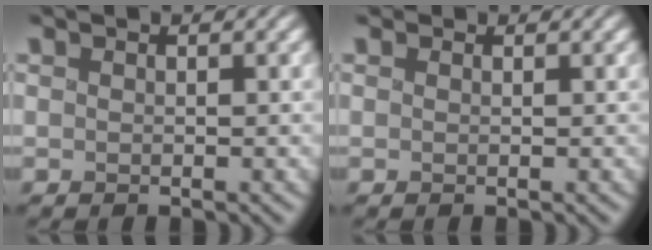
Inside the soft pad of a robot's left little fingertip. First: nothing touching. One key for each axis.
{"total": 0.7, "fx": 0.5, "fy": 0.4, "fz": 0.1, "tx": -0.004, "ty": 0.001, "tz": 0.008}